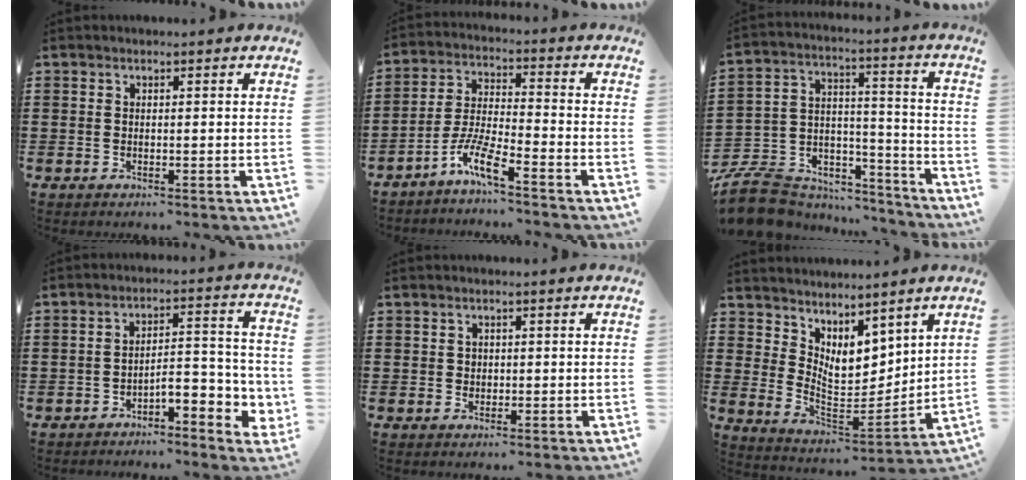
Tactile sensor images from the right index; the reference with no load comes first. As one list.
[{"total": 7.1, "force": [-5.3, 0.6, 4.7], "torque": [-0.119, -0.012, -0.109]}, {"total": 8.5, "force": [-7.1, 4.2, 1.9], "torque": [-0.058, 0.007, -0.136]}, {"total": 4.6, "force": [-2.7, 1.7, 3.2], "torque": [-0.051, -0.006, -0.058]}, {"total": 1.0, "force": [0.2, 1.0, 0.2], "torque": [-0.007, 0.005, 0.005]}, {"total": 6.0, "force": [4.6, 3.4, 1.9], "torque": [-0.061, -0.042, 0.084]}]